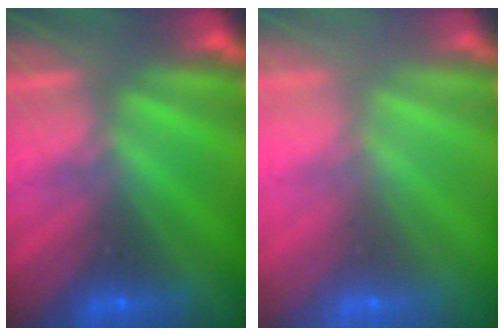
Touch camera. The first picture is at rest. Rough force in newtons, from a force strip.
{"total": 7.5}